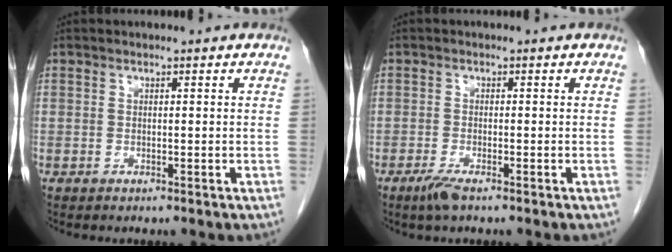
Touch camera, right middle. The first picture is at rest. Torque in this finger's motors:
{"motor_torque": [0.34, -0.17, 0.05, 0.03]}